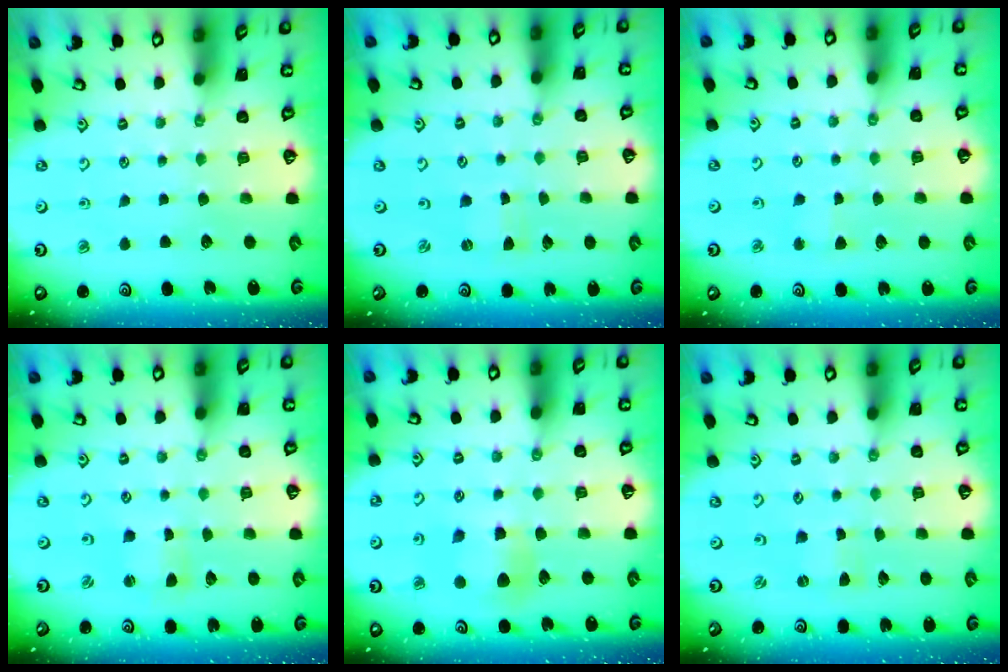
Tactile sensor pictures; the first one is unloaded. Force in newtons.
{"total": 0.0}
{"total": 2.2, "press": 2.2, "slide": 0.2}
{"total": 1.2, "press": 1.2, "slide": 0.3}
{"total": 7.3, "press": 7.3, "slide": 0.3}
{"total": 0.0}